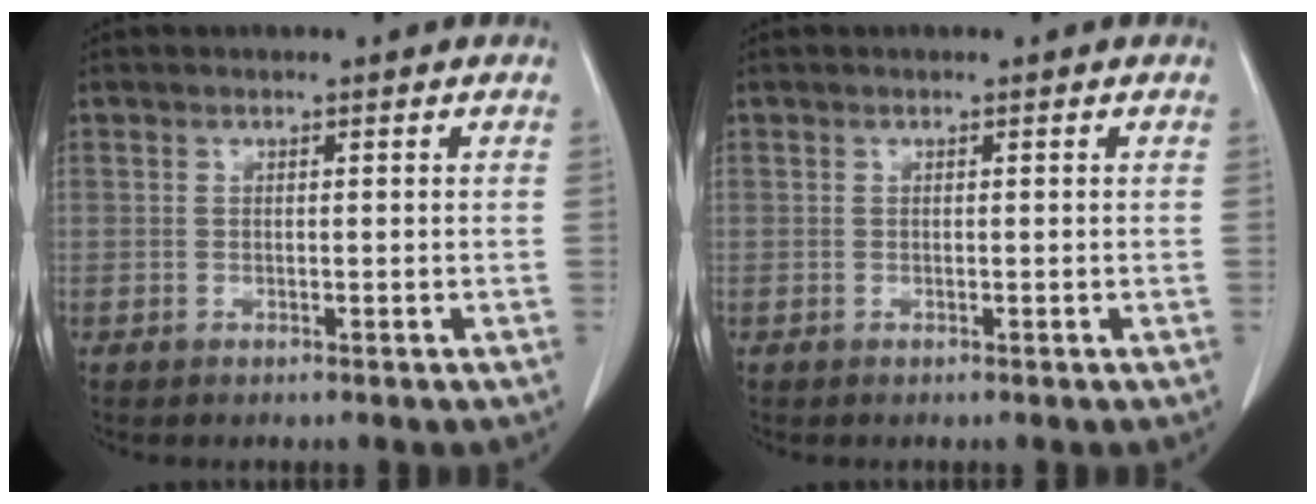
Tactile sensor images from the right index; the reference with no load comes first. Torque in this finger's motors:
{"motor_torque": [-0.05, 0.00, 0.01, 0.01]}